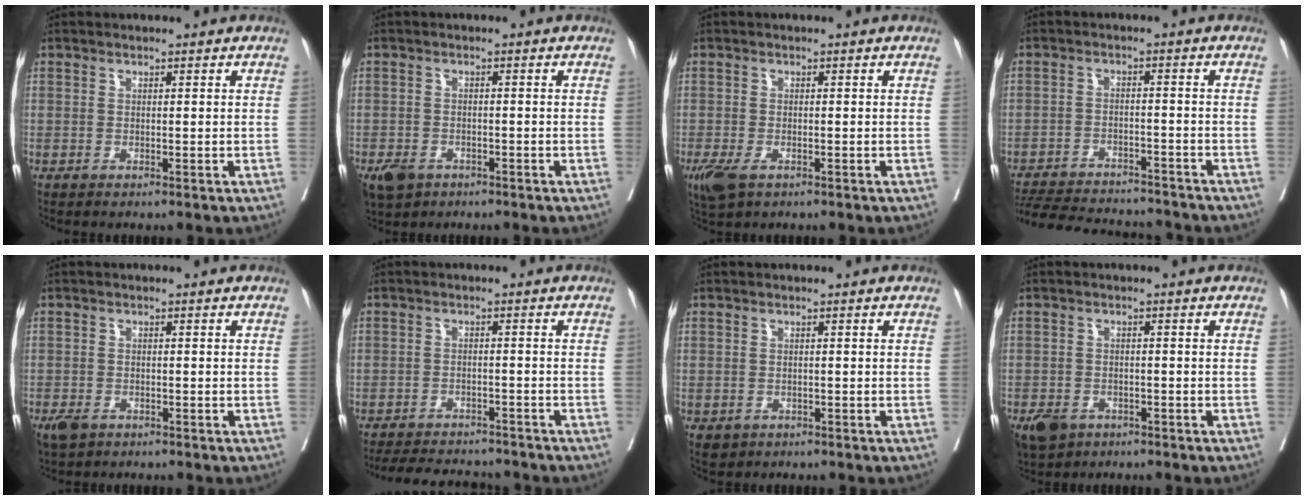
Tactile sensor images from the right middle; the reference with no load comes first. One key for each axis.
{"total": 4.8, "fx": -3.1, "fy": 3.2, "fz": 1.7, "tx": -0.029, "ty": 0.000, "tz": -0.046}
{"total": 4.6, "fx": -2.5, "fy": 2.3, "fz": 3.1, "tx": -0.064, "ty": -0.011, "tz": -0.042}
{"total": 16.4, "fx": -15.3, "fy": 3.1, "fz": 5.2, "tx": -0.123, "ty": -0.011, "tz": -0.217}
{"total": 3.3, "fx": -2.1, "fy": 2.1, "fz": 1.5, "tx": -0.027, "ty": -0.002, "tz": -0.031}
{"total": 9.6, "fx": -8.8, "fy": 2.9, "fz": 2.5, "tx": -0.043, "ty": 0.001, "tz": -0.120}
{"total": 2.1, "fx": -1.2, "fy": 1.7, "fz": 0.5, "tx": -0.011, "ty": -0.001, "tz": -0.013}
{"total": 5.2, "fx": -3.4, "fy": 3.5, "fz": 1.9, "tx": -0.032, "ty": 0.000, "tz": -0.050}